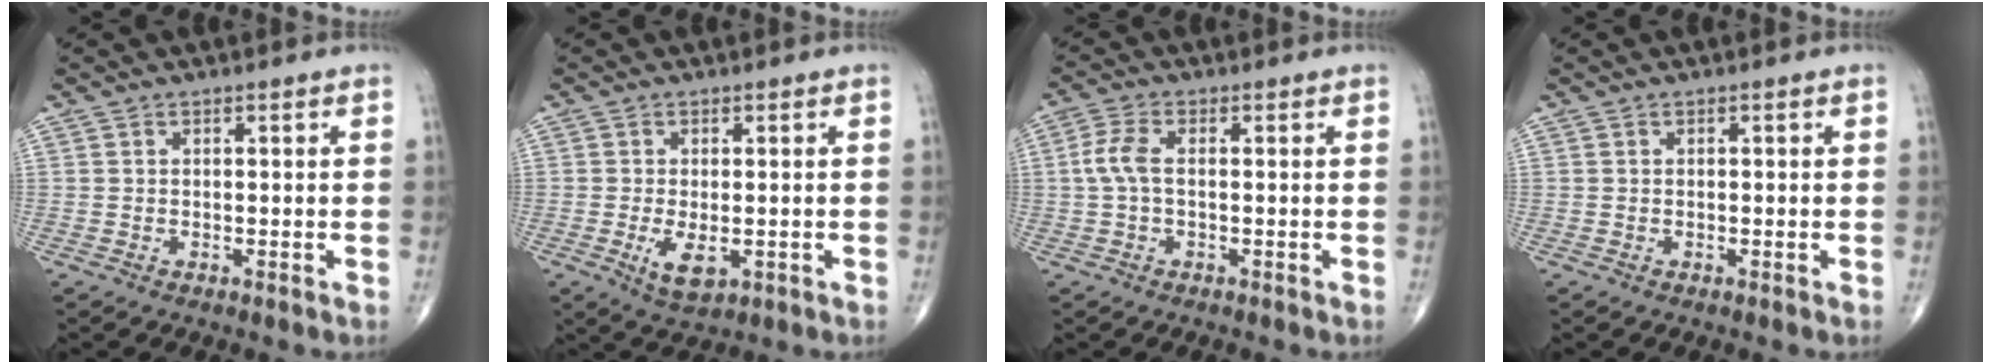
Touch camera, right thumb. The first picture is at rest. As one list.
[{"total": 5.0, "force": [-1.3, 2.4, 4.2], "torque": [-0.072, -0.010, -0.016]}, {"total": 4.3, "force": [0.0, 2.0, 3.8], "torque": [-0.100, 0.009, -0.004]}, {"total": 0.0}]